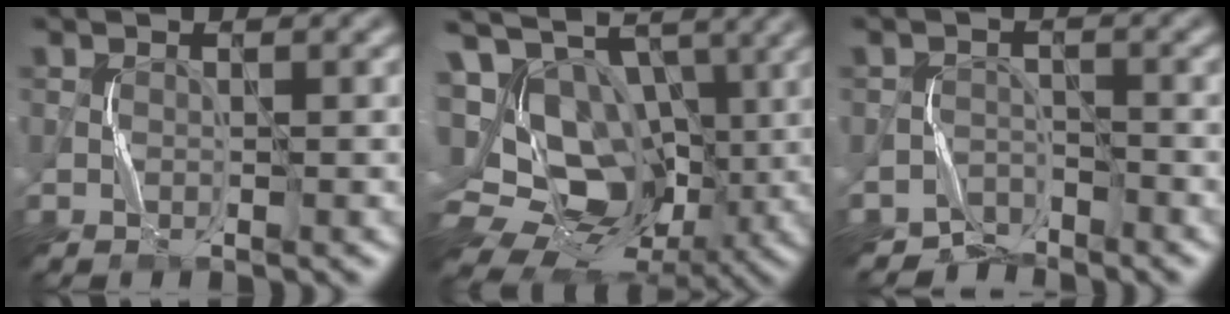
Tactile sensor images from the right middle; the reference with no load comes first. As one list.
[{"total": 14.8, "force": [0.9, 11.3, 9.5], "torque": [-0.197, -0.005, 0.037]}, {"total": 2.7, "force": [-2.4, 0.9, -0.8], "torque": [0.026, 0.004, -0.047]}]